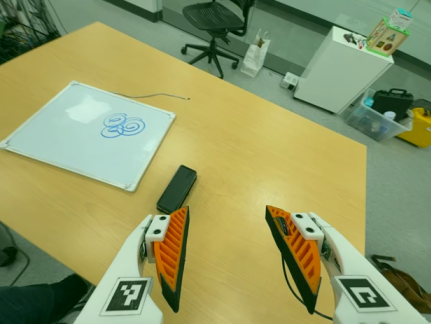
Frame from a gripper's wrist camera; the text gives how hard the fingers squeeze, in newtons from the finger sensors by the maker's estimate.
{"total": 0.0}